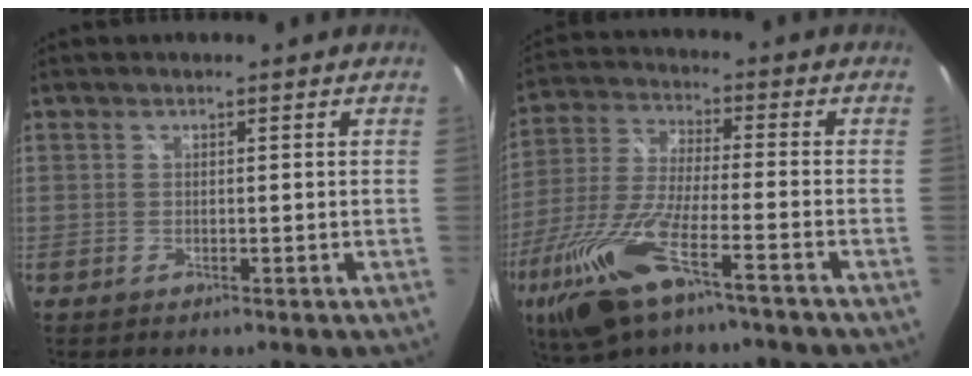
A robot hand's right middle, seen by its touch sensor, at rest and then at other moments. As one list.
[{"total": 18.2, "force": [-10.5, 4.5, 14.2], "torque": [-0.308, -0.048, -0.198]}]